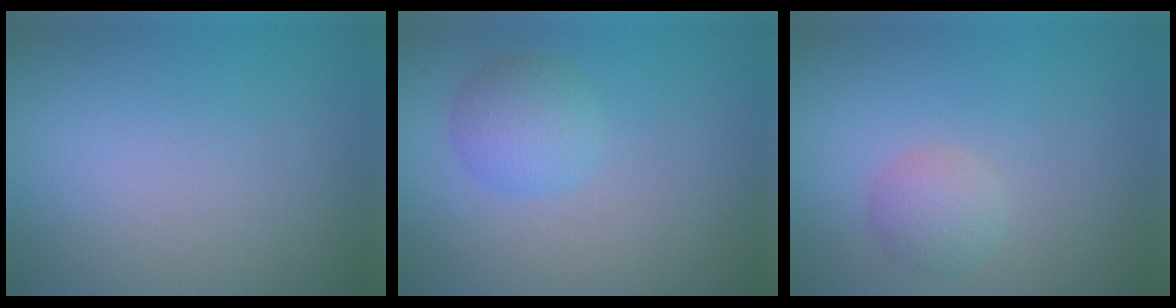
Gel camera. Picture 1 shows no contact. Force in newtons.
{"total": 2.8, "press": 2.8, "slide": 0.1}
{"total": 2.1, "press": 2.1, "slide": 0.1}